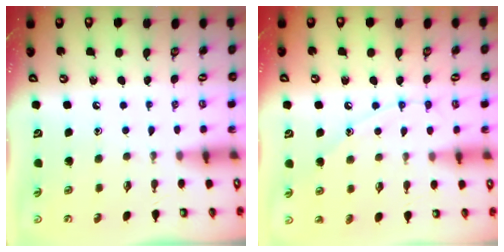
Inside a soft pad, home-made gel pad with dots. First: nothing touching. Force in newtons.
{"total": 8.0, "press": 7.9, "slide": 0.6}